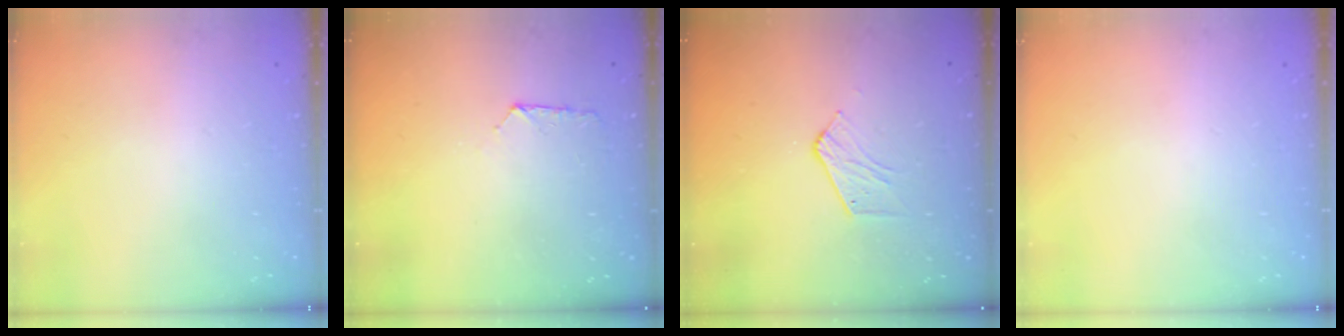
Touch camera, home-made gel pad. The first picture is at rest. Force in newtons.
{"total": 5.4, "press": 5.4, "slide": 0.5}
{"total": 3.8, "press": 3.8, "slide": 0.3}
{"total": 0.0}